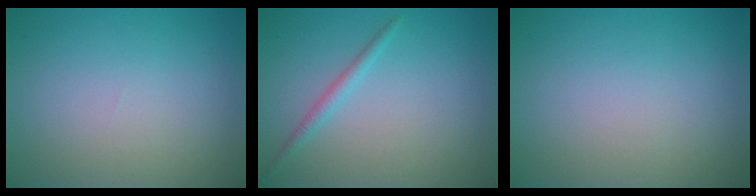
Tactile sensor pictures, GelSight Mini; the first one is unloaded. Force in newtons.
{"total": 1.3, "press": 1.3, "slide": 0.0}
{"total": 0.0}